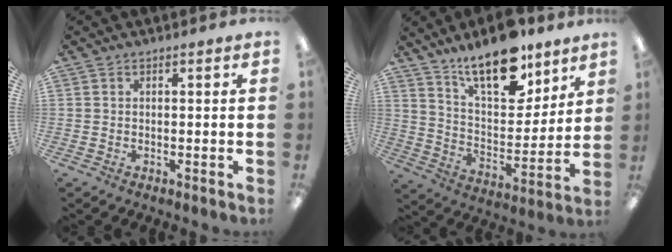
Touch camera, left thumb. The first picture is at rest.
{"total": 17.1, "force": [13.1, 6.5, 8.8], "torque": [-0.153, -0.081, 0.228]}